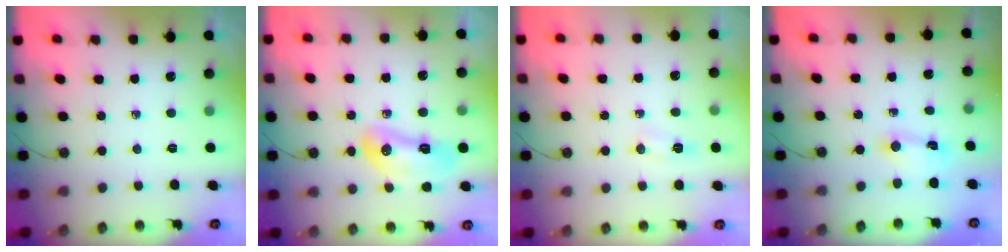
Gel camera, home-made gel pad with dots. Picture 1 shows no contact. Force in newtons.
{"total": 14.7, "press": 12.3, "slide": 8.1}
{"total": 5.9, "press": 5.8, "slide": 0.7}
{"total": 2.0, "press": 2.0, "slide": 0.4}